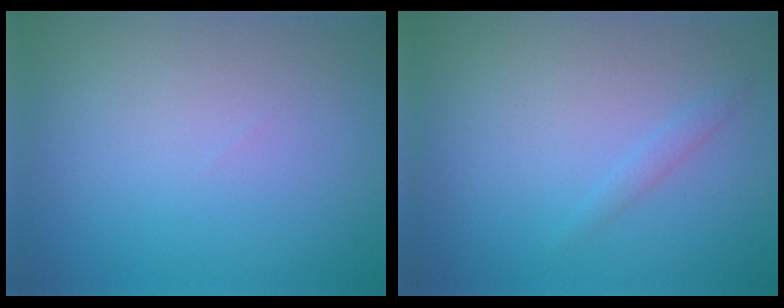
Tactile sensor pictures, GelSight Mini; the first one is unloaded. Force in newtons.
{"total": 0.9, "press": 0.9, "slide": 0.1}